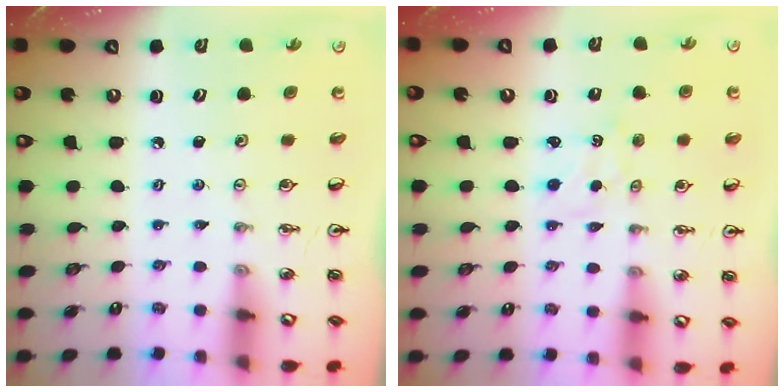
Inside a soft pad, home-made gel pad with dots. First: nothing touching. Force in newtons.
{"total": 2.1, "press": 2.1, "slide": 0.2}